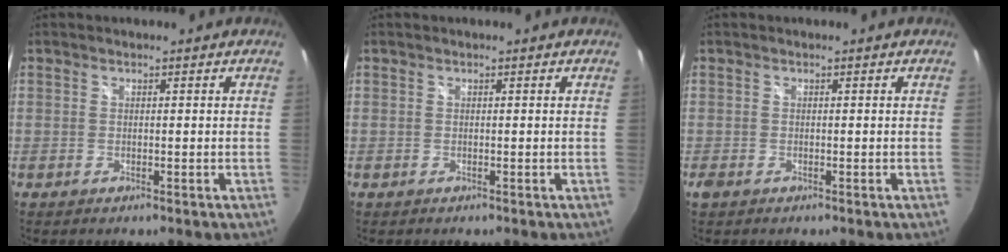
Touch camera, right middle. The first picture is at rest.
{"total": 0.0}
{"total": 1.5, "force": [-0.9, 1.0, 0.7], "torque": [-0.015, -0.004, -0.017]}